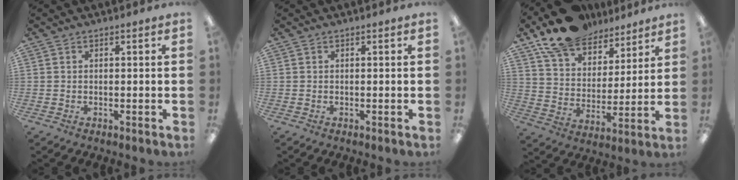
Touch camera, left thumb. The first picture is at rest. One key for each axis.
{"total": 0.0}
{"total": 15.7, "fx": 12.7, "fy": 7.6, "fz": 5.3, "tx": -0.106, "ty": -0.078, "tz": 0.235}